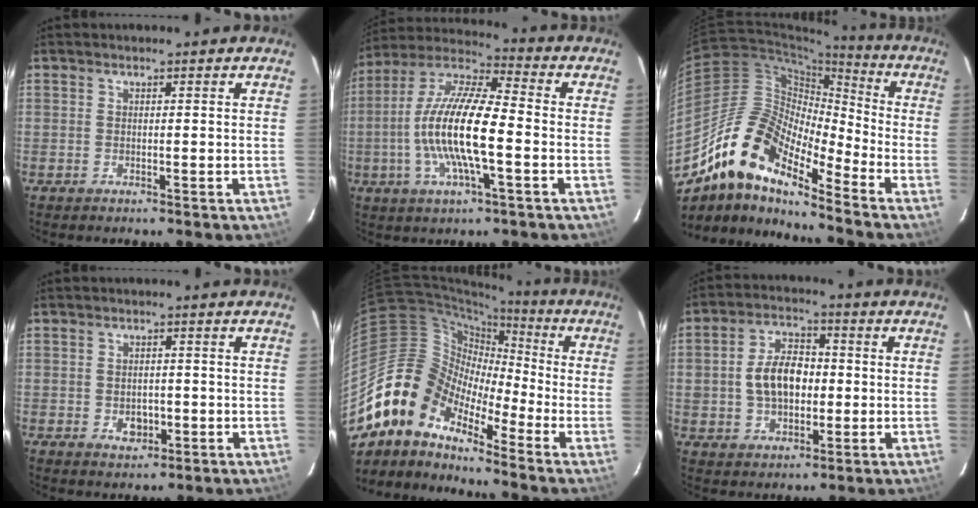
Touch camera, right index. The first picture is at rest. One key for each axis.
{"total": 16.4, "fx": -3.0, "fy": 3.9, "fz": 15.7, "tx": -0.306, "ty": 0.000, "tz": -0.065}
{"total": 16.2, "fx": -11.8, "fy": 4.8, "fz": 10.0, "tx": -0.162, "ty": -0.001, "tz": -0.240}
{"total": 3.8, "fx": -0.9, "fy": 2.9, "fz": 2.1, "tx": -0.038, "ty": 0.001, "tz": -0.007}
{"total": 13.4, "fx": -9.8, "fy": 7.1, "fz": 5.7, "tx": -0.096, "ty": 0.017, "tz": -0.209}
{"total": 9.8, "fx": -0.2, "fy": 6.4, "fz": 7.5, "tx": -0.143, "ty": 0.021, "tz": 0.003}